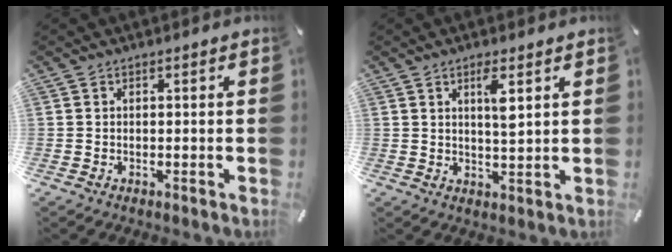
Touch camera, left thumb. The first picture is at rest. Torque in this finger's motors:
{"motor_torque": [0.84, 0.70, 0.84, -0.29, 0.18]}